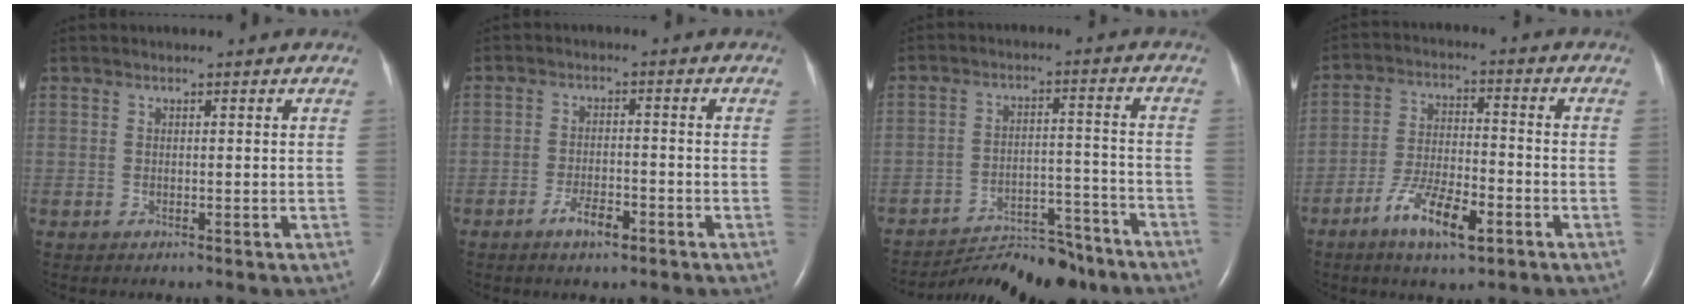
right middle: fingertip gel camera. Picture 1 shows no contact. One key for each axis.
{"total": 3.9, "fx": -2.5, "fy": 1.1, "fz": 2.8, "tx": -0.056, "ty": 0.000, "tz": -0.043}
{"total": 15.2, "fx": -14.4, "fy": 2.3, "fz": 4.1, "tx": -0.065, "ty": 0.007, "tz": -0.206}
{"total": 9.3, "fx": -5.1, "fy": 2.6, "fz": 7.3, "tx": -0.144, "ty": -0.005, "tz": -0.090}